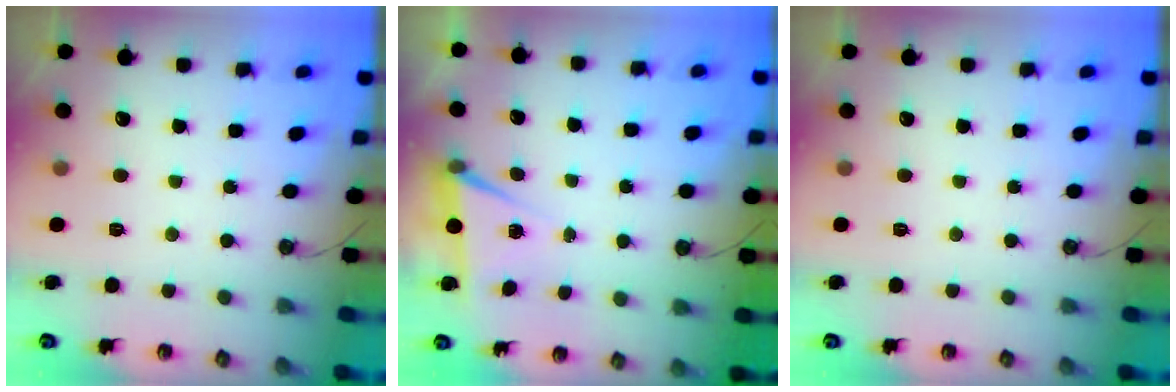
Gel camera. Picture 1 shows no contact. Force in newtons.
{"total": 5.1, "press": 2.3, "slide": 4.5}
{"total": 0.0}